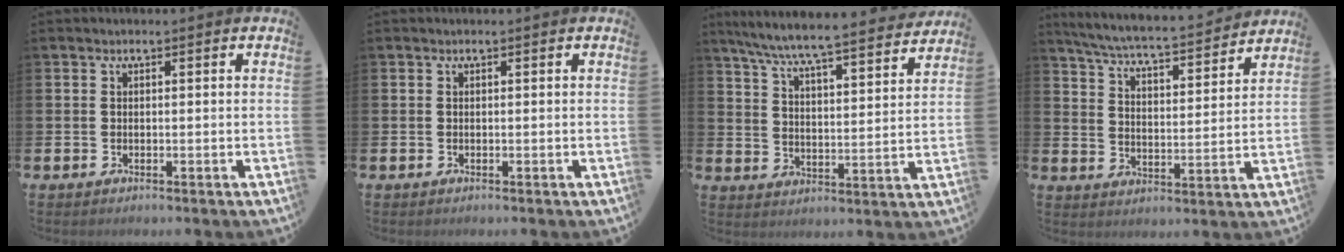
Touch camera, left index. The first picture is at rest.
{"total": 0.0}
{"total": 7.5, "force": [7.1, 0.2, 2.5], "torque": [-0.081, -0.054, 0.121]}
{"total": 6.3, "force": [6.1, 0.2, 1.7], "torque": [-0.057, -0.051, 0.101]}